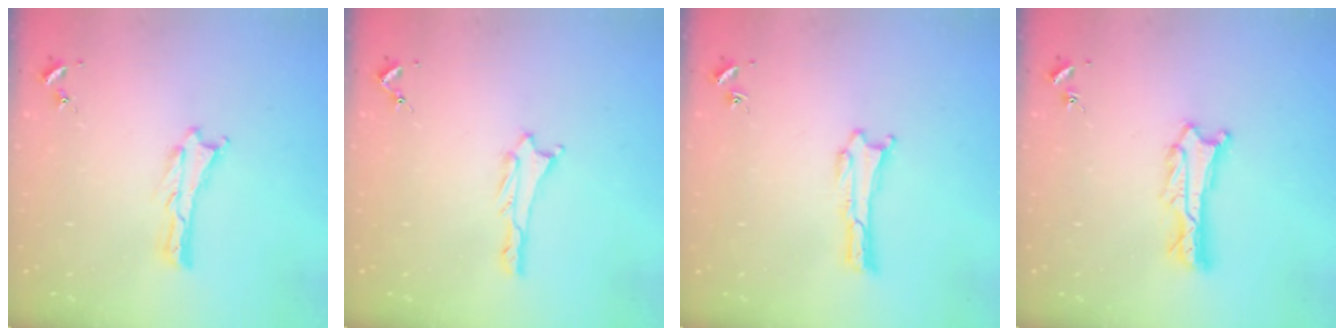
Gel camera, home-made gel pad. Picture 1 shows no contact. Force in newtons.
{"total": 0.8, "press": 0.8, "slide": 0.2}
{"total": 0.0}
{"total": 1.5, "press": 1.5, "slide": 0.2}